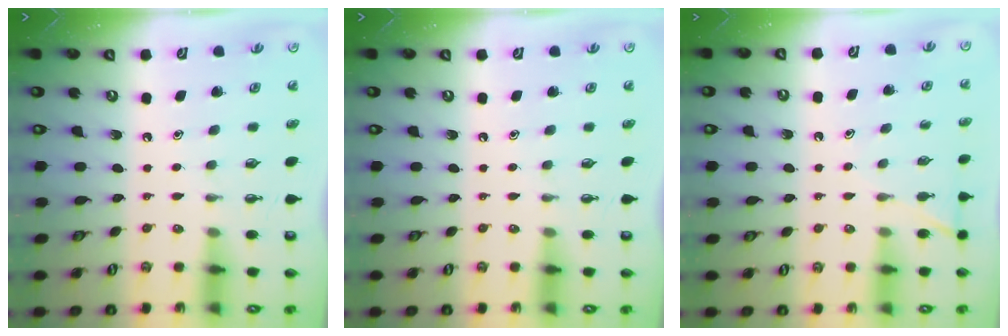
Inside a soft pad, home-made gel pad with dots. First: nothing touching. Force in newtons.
{"total": 0.0}
{"total": 6.4, "press": 6.4, "slide": 0.3}